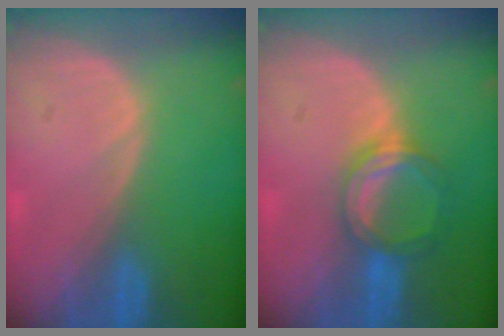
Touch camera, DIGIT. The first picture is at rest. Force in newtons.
{"total": 5.2, "press": 4.9, "slide": 1.5}